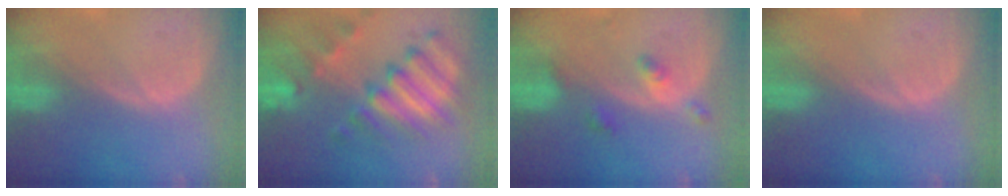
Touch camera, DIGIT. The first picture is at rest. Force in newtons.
{"total": 11.3, "press": 9.8, "slide": 5.7}
{"total": 3.1, "press": 3.1, "slide": 0.2}
{"total": 0.0}